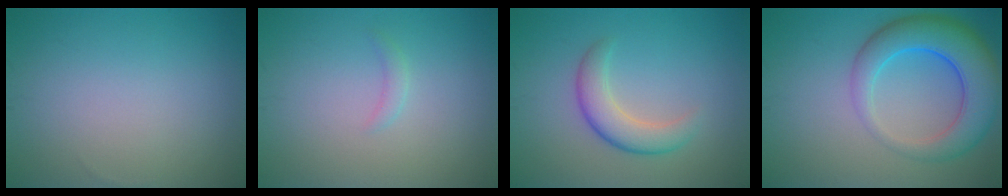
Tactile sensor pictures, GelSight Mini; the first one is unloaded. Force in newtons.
{"total": 0.8, "press": 0.8, "slide": 0.1}
{"total": 3.6, "press": 3.6, "slide": 0.2}
{"total": 7.6, "press": 7.6, "slide": 0.4}